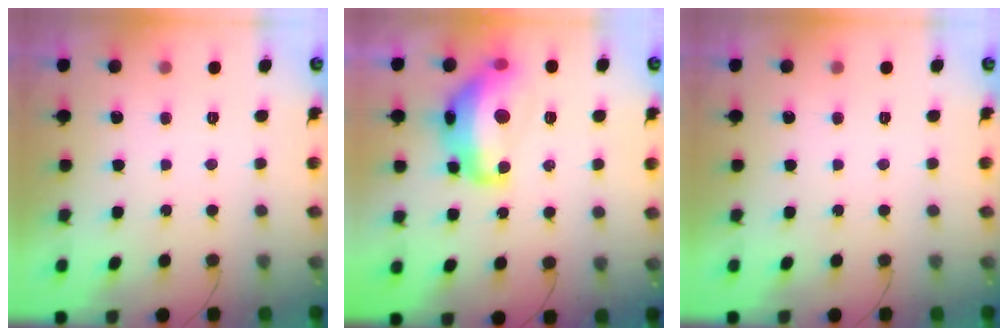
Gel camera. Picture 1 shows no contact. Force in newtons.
{"total": 16.2, "press": 16.2, "slide": 1.0}
{"total": 0.0}